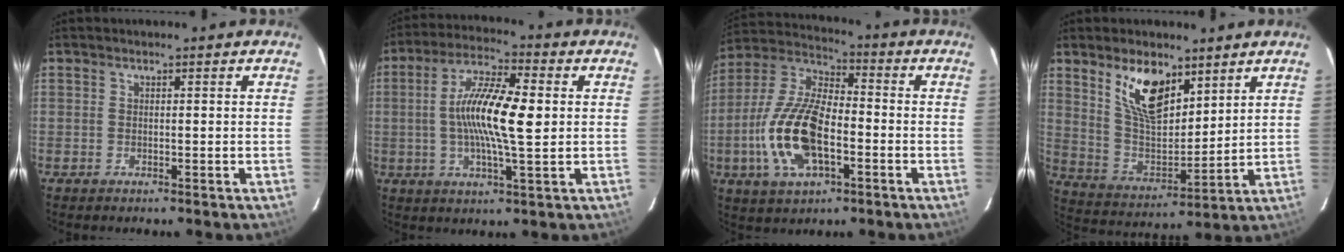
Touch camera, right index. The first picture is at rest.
{"total": 13.2, "force": [0.6, 2.9, 12.9], "torque": [-0.242, 0.009, 0.005]}
{"total": 16.9, "force": [-4.6, 7.7, 14.3], "torque": [-0.308, -0.001, -0.088]}
{"total": 13.3, "force": [7.8, 6.3, 8.7], "torque": [-0.159, -0.003, 0.158]}